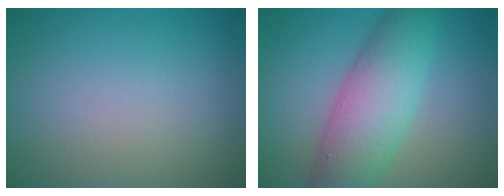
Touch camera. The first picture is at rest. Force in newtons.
{"total": 7.5, "press": 7.5, "slide": 0.1}